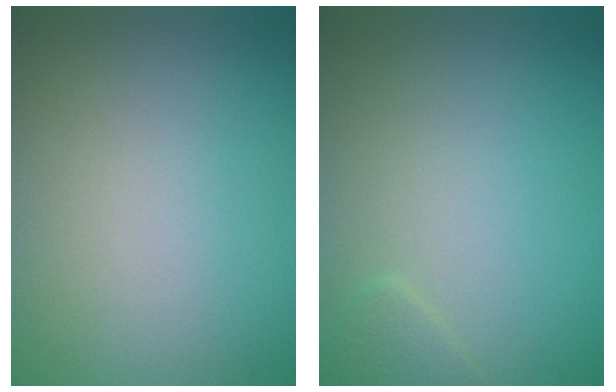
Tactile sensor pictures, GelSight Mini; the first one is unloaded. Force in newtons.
{"total": 0.9, "press": 0.9, "slide": 0.1}